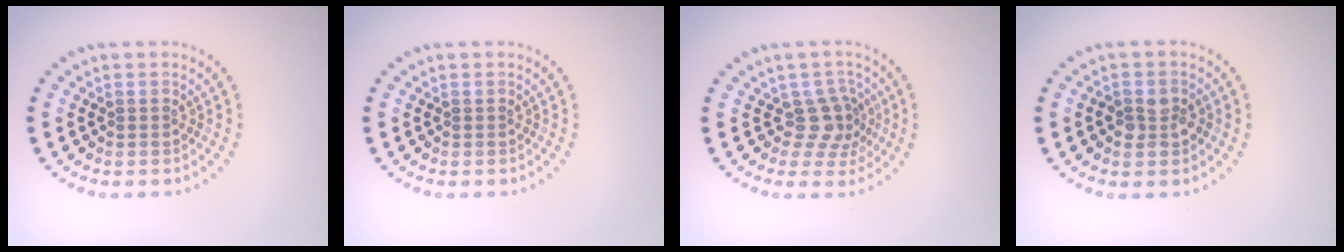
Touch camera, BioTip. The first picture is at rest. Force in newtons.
{"total": 0.0}
{"total": 2.8, "press": 2.1, "slide": 1.9}
{"total": 2.0, "press": 1.9, "slide": 0.4}